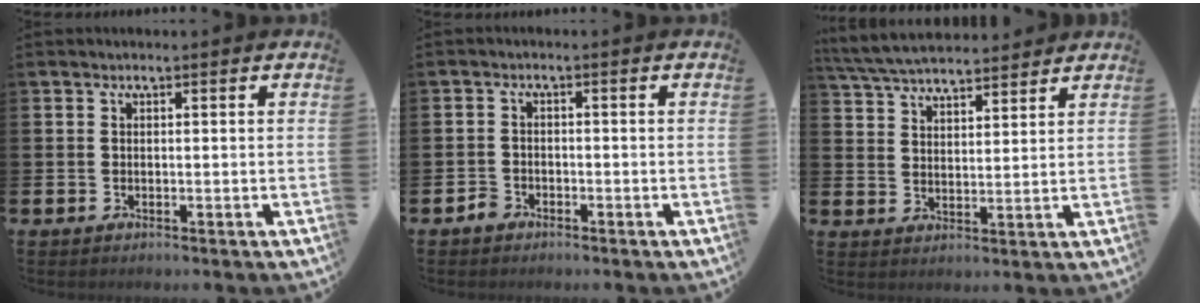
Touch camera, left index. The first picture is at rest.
{"total": 1.6, "force": [-1.4, 0.9, 0.0], "torque": [-0.009, 0.007, -0.029]}
{"total": 5.9, "force": [5.7, 0.9, 1.0], "torque": [-0.042, -0.028, 0.103]}